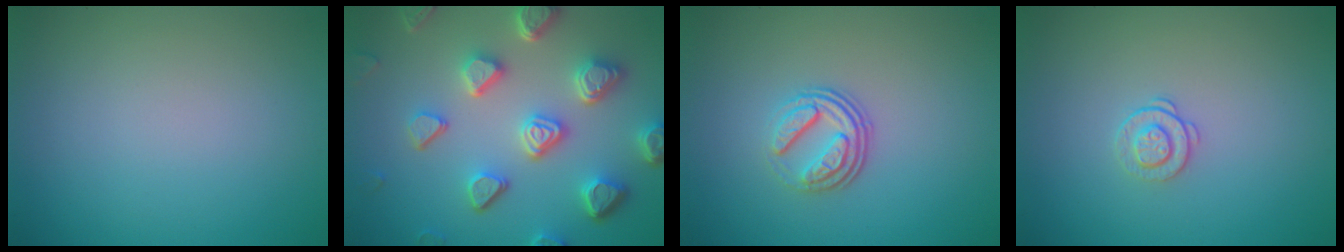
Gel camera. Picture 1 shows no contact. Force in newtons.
{"total": 6.9, "press": 5.4, "slide": 4.2}
{"total": 3.4, "press": 2.5, "slide": 2.3}
{"total": 1.4, "press": 0.9, "slide": 1.0}